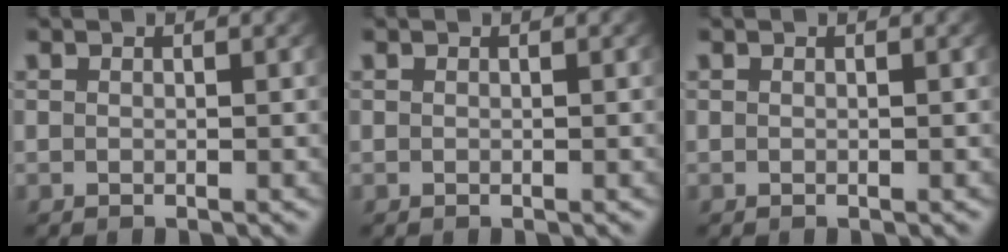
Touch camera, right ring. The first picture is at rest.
{"total": 0.0}
{"total": 0.0}